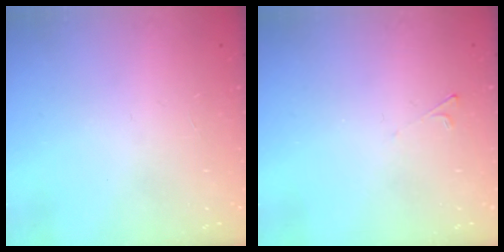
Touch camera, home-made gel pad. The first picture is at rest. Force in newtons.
{"total": 1.9, "press": 1.9, "slide": 0.4}